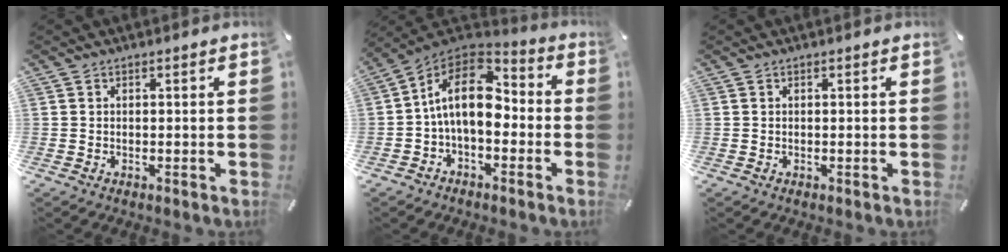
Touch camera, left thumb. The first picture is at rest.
{"total": 14.3, "force": [-0.1, 8.6, 11.4], "torque": [-0.231, 0.002, -0.007]}
{"total": 0.0}